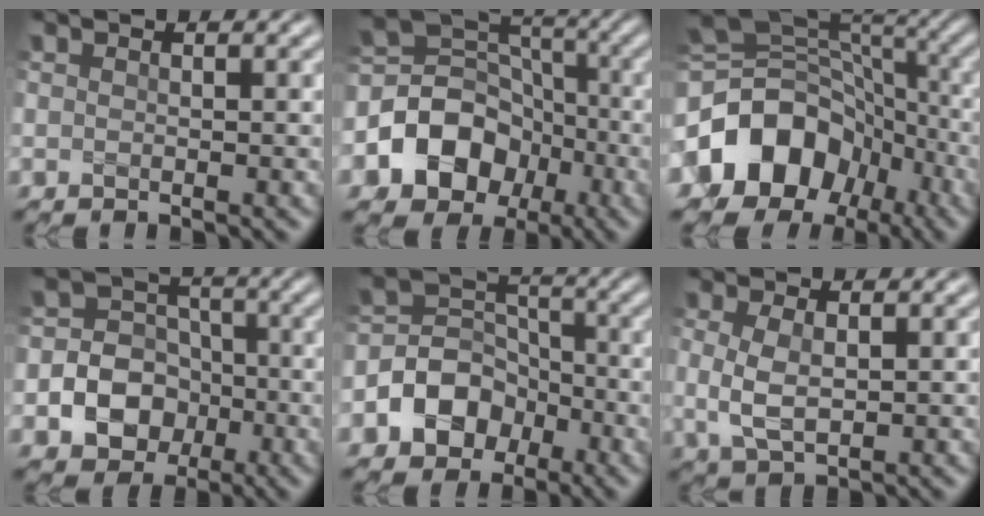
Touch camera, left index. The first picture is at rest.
{"total": 8.2, "force": [-2.9, 6.8, 3.6], "torque": [-0.052, 0.010, -0.074]}
{"total": 13.0, "force": [-4.7, 10.1, 6.6], "torque": [-0.129, -0.007, -0.083]}
{"total": 7.0, "force": [-2.1, 6.2, 2.5], "torque": [-0.028, 0.009, -0.058]}
{"total": 6.2, "force": [-2.7, 5.0, 2.5], "torque": [-0.024, 0.008, -0.073]}
{"total": 3.3, "force": [0.2, 1.7, 2.9], "torque": [-0.066, -0.001, 0.005]}